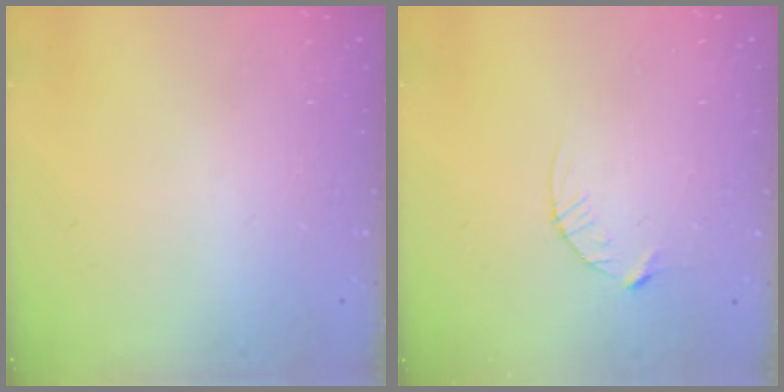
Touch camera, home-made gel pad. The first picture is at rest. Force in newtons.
{"total": 3.8, "press": 3.8, "slide": 0.4}